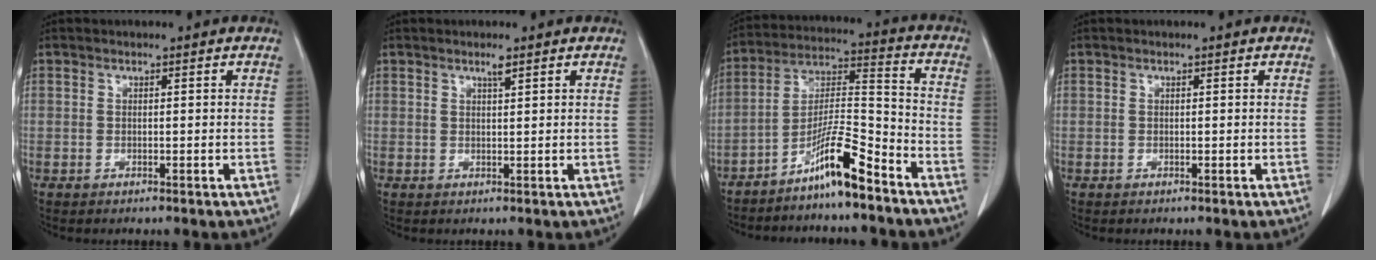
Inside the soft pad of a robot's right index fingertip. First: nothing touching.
{"total": 1.2, "force": [0.8, 0.0, 0.8], "torque": [-0.016, -0.002, 0.016]}
{"total": 10.2, "force": [-7.4, 0.4, 7.0], "torque": [-0.135, 0.005, -0.136]}
{"total": 0.0}